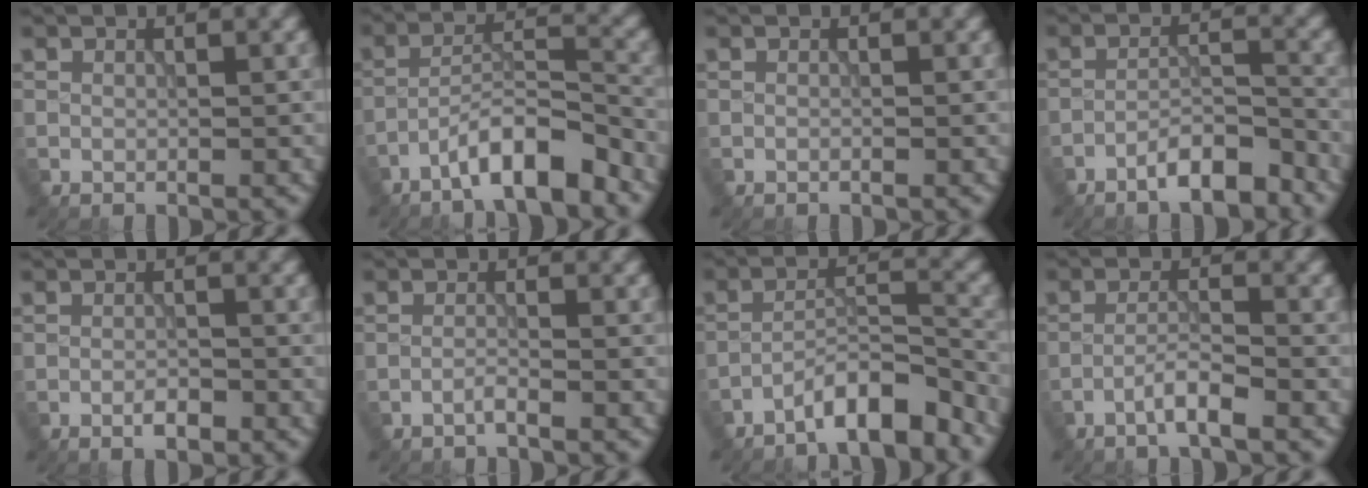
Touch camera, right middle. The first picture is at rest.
{"total": 6.0, "force": [-4.3, 1.1, 4.0], "torque": [-0.065, 0.010, -0.079]}
{"total": 0.0}
{"total": 4.7, "force": [-3.6, 1.0, 2.8], "torque": [-0.044, 0.010, -0.064]}
{"total": 1.5, "force": [-0.9, 0.4, 1.1], "torque": [-0.019, 0.001, -0.018]}
{"total": 1.0, "force": [-0.7, 0.0, 0.6], "torque": [-0.009, 0.006, -0.020]}
{"total": 5.7, "force": [-4.6, 1.0, 3.1], "torque": [-0.047, 0.010, -0.082]}
{"total": 2.6, "force": [-1.6, 0.1, 2.0], "torque": [-0.036, 0.009, -0.039]}